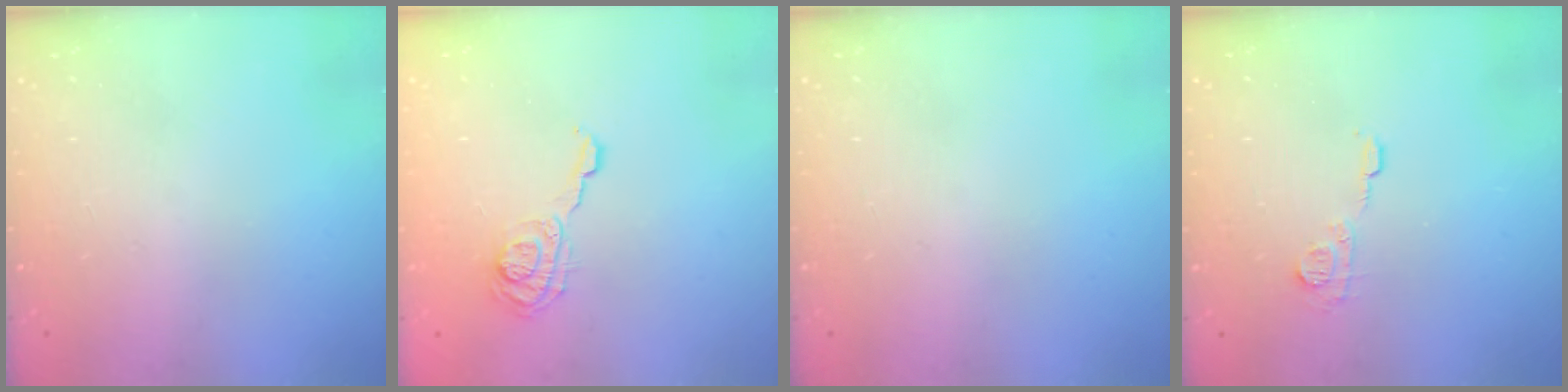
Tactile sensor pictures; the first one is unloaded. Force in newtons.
{"total": 9.2, "press": 9.2, "slide": 0.4}
{"total": 0.0}
{"total": 6.2, "press": 6.2, "slide": 0.2}